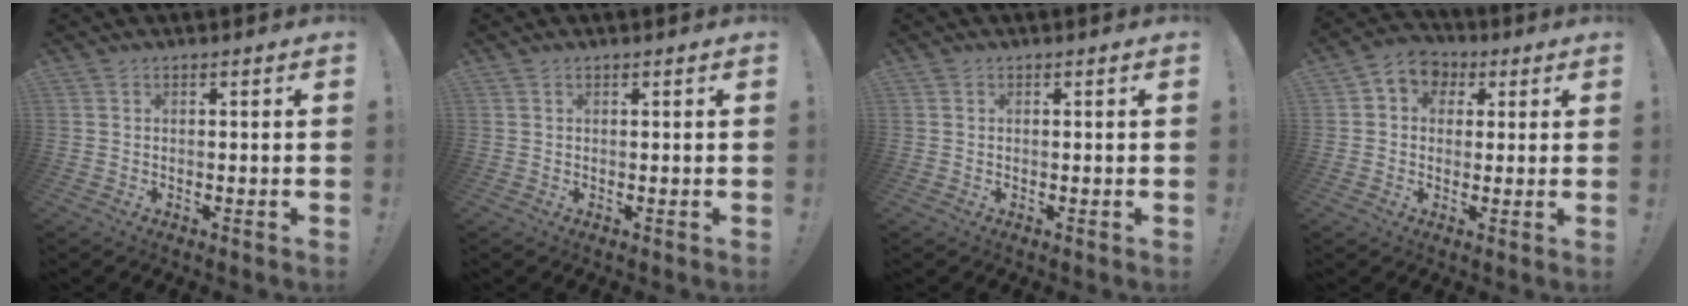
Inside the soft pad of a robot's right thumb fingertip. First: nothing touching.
{"total": 0.0}
{"total": 0.0}
{"total": 6.3, "force": [1.1, 5.7, 2.6], "torque": [-0.032, 0.003, 0.025]}